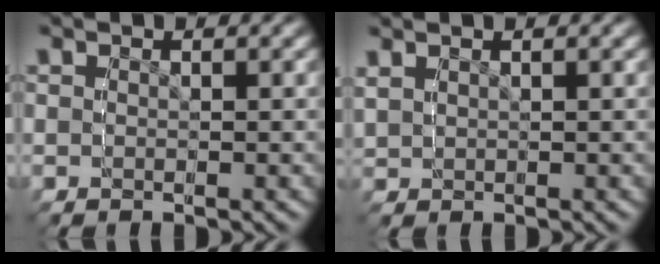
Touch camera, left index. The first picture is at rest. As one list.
[{"total": 0.5, "force": [0.4, -0.2, 0.1], "torque": [-0.004, 0.009, 0.010]}]